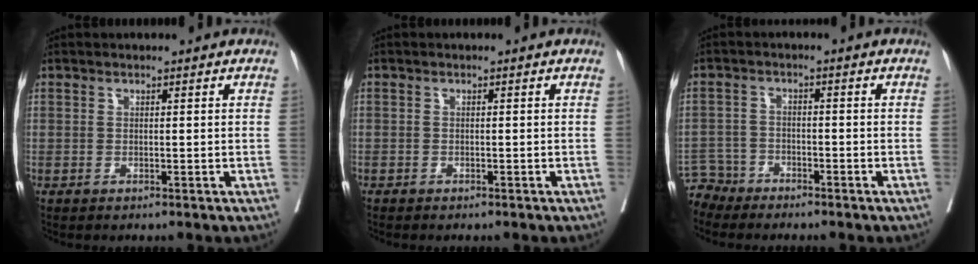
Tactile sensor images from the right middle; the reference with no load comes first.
{"total": 0.7, "force": [-0.4, 0.5, 0.0], "torque": [-0.009, 0.004, -0.008]}
{"total": 4.1, "force": [-3.7, 1.3, -1.1], "torque": [0.020, -0.003, -0.072]}